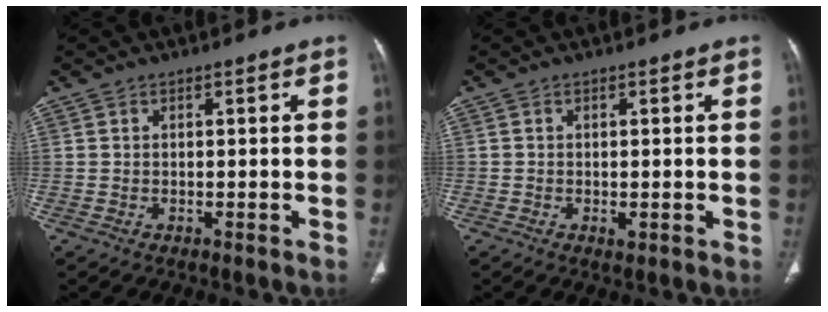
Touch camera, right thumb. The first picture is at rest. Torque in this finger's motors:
{"motor_torque": [3.65, 1.32, 1.32, -1.45, 0.29]}